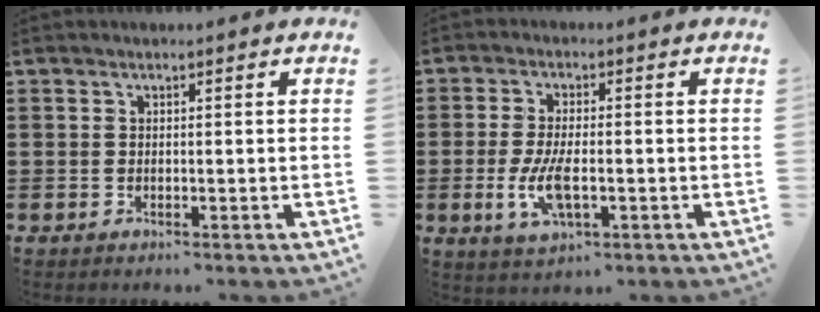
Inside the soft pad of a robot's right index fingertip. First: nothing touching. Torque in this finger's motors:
{"motor_torque": [1.05, 1.09, 0.22, 0.12]}